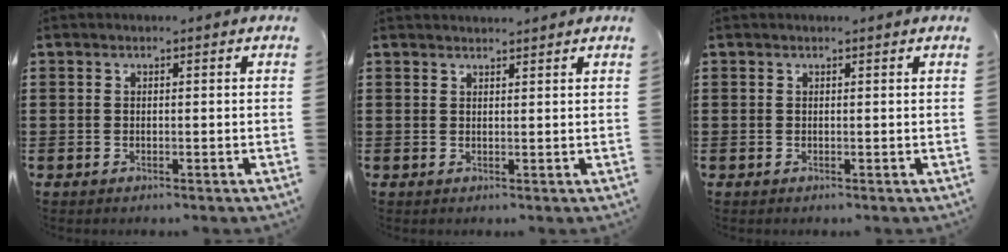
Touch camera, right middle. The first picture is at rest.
{"total": 1.4, "force": [1.4, -0.2, 0.1], "torque": [-0.005, -0.004, 0.028]}
{"total": 0.0}